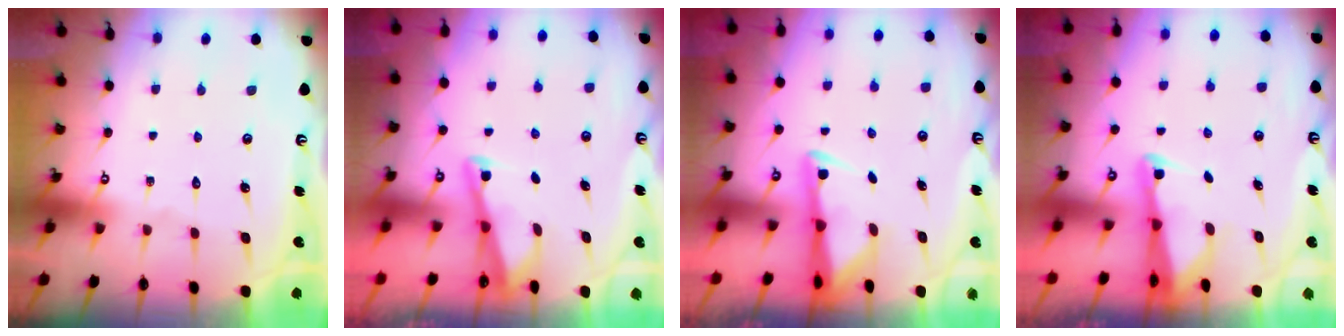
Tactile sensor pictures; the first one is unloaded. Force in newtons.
{"total": 3.0, "press": 3.0, "slide": 0.3}
{"total": 3.0, "press": 2.9, "slide": 0.6}
{"total": 2.4, "press": 2.4, "slide": 0.3}